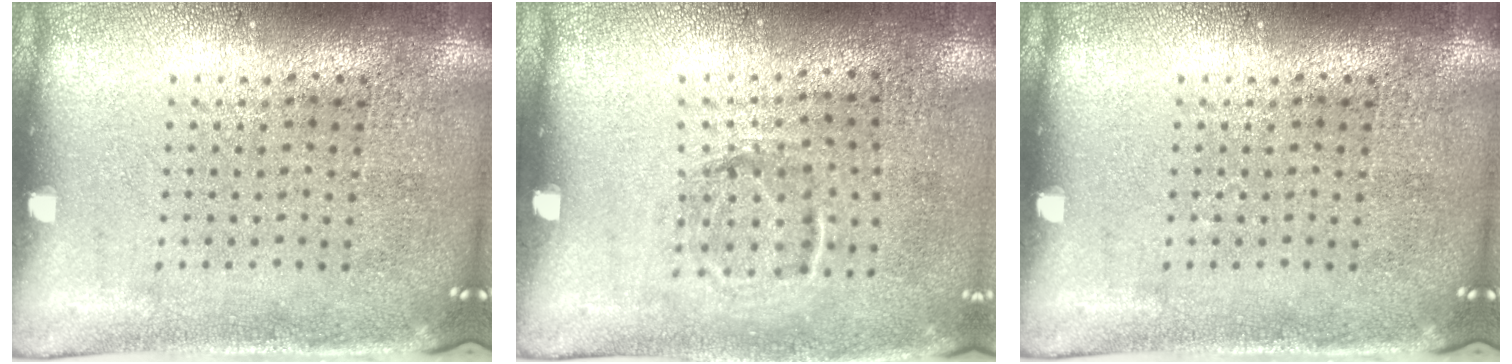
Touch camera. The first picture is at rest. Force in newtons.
{"total": 1.2, "press": 0.8, "slide": 0.8}
{"total": 0.0}